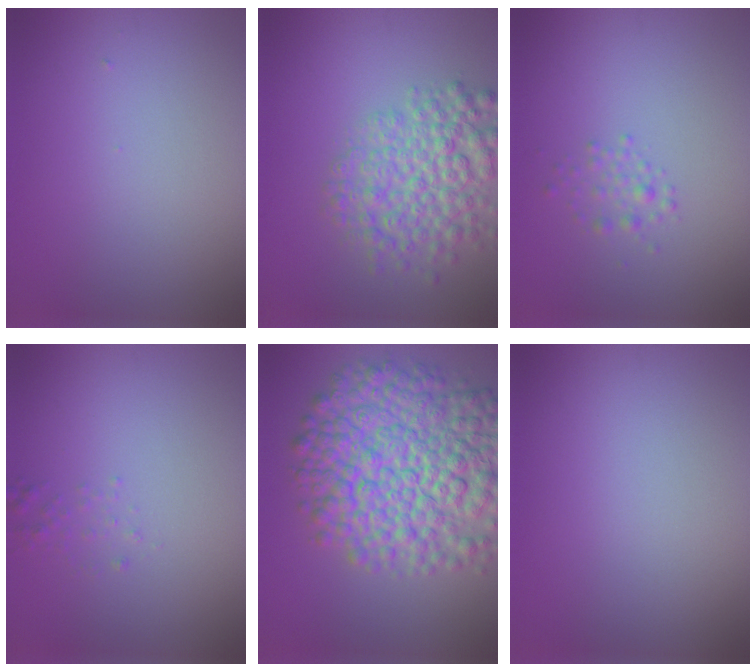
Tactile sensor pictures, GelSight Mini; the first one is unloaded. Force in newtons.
{"total": 6.1, "press": 6.1, "slide": 0.2}
{"total": 1.3, "press": 1.3, "slide": 0.0}
{"total": 0.8, "press": 0.8, "slide": 0.1}
{"total": 11.7, "press": 11.7, "slide": 0.3}
{"total": 0.0}